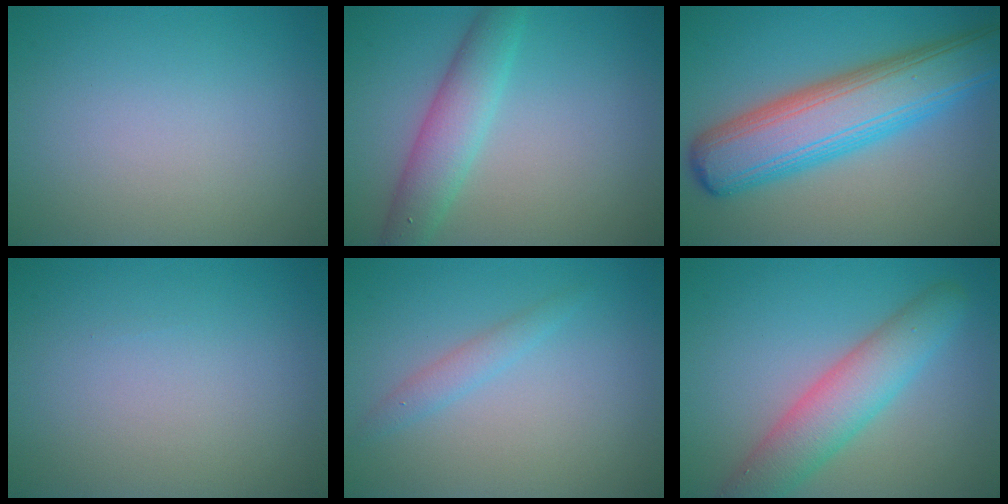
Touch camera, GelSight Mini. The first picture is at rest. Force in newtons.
{"total": 4.1, "press": 4.1, "slide": 0.0}
{"total": 9.6, "press": 9.6, "slide": 0.3}
{"total": 0.0}
{"total": 1.5, "press": 1.4, "slide": 0.1}
{"total": 5.5, "press": 5.5, "slide": 0.4}